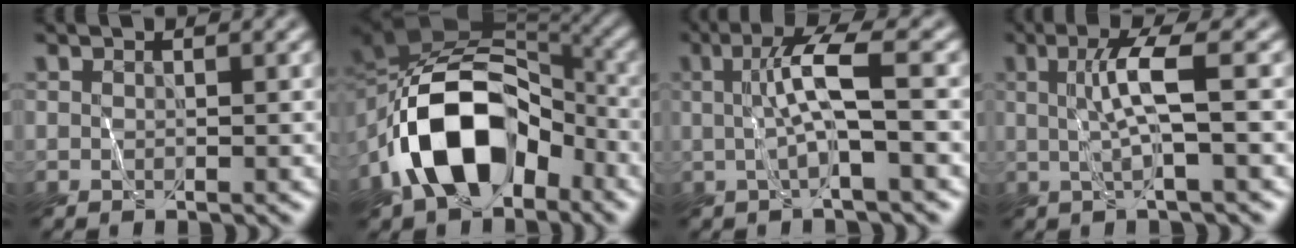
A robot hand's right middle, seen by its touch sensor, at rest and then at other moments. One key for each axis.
{"total": 12.6, "fx": -5.5, "fy": 7.7, "fz": 8.3, "tx": -0.137, "ty": 0.015, "tz": -0.103}
{"total": 4.0, "fx": -0.1, "fy": 0.5, "fz": 4.0, "tx": -0.078, "ty": 0.009, "tz": 0.006}
{"total": 3.3, "fx": 0.0, "fy": 0.3, "fz": 3.3, "tx": -0.071, "ty": 0.004, "tz": 0.009}